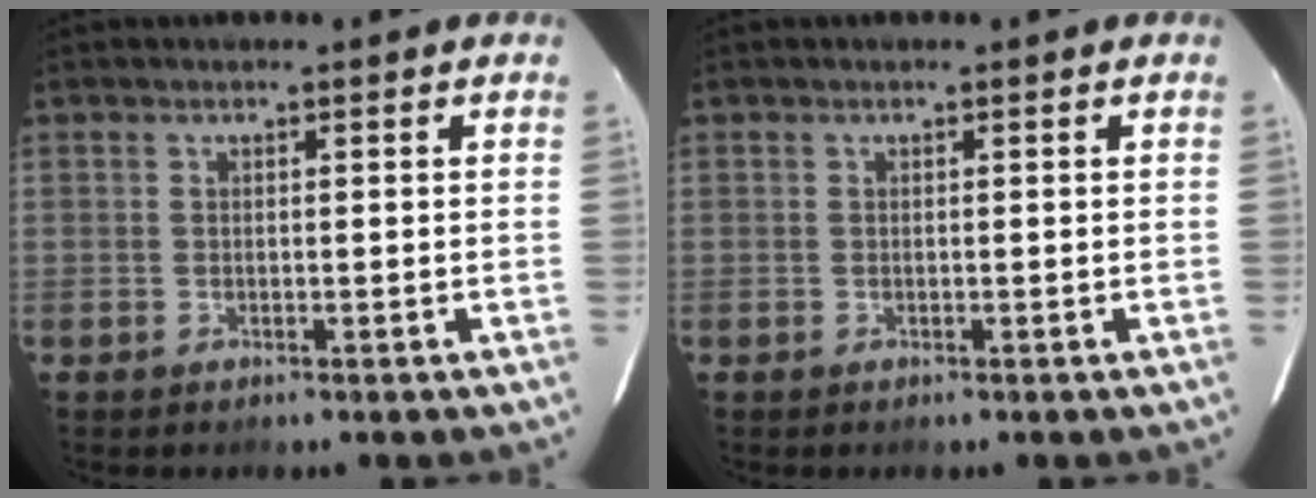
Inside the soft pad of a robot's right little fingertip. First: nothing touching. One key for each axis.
{"total": 0.0}